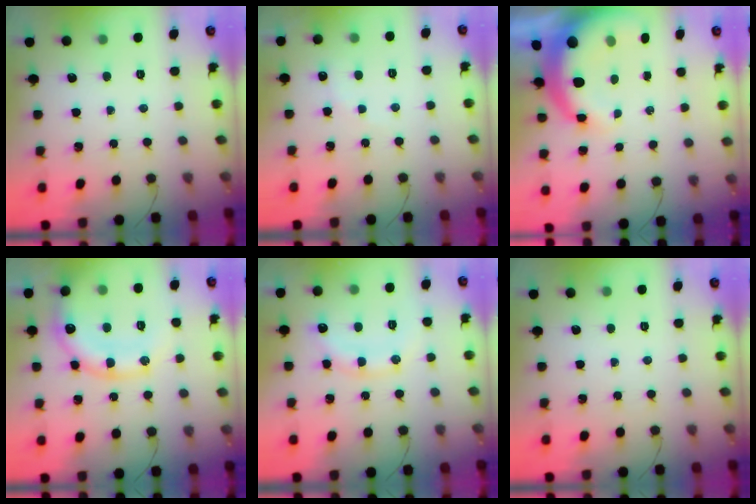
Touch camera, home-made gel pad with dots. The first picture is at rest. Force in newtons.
{"total": 5.5, "press": 5.4, "slide": 0.9}
{"total": 8.9, "press": 8.8, "slide": 1.6}
{"total": 18.8, "press": 18.6, "slide": 2.7}
{"total": 11.2, "press": 11.2, "slide": 0.2}
{"total": 0.0}